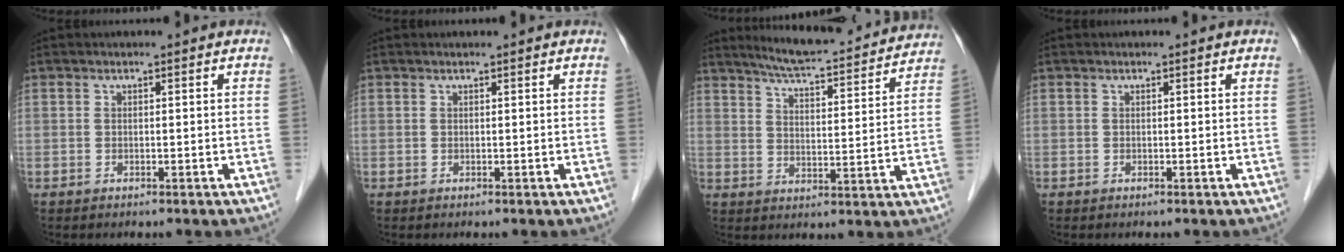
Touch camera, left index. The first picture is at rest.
{"total": 1.0, "force": [0.9, 0.0, 0.4], "torque": [-0.009, 0.010, 0.013]}
{"total": 18.3, "force": [17.0, 2.0, 6.5], "torque": [-0.096, -0.007, 0.224]}
{"total": 0.0}